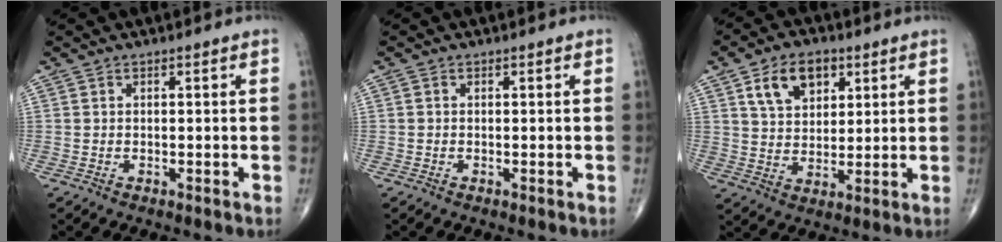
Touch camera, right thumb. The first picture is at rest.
{"total": 0.0}
{"total": 9.9, "force": [4.5, 6.5, 6.0], "torque": [-0.076, -0.013, 0.080]}